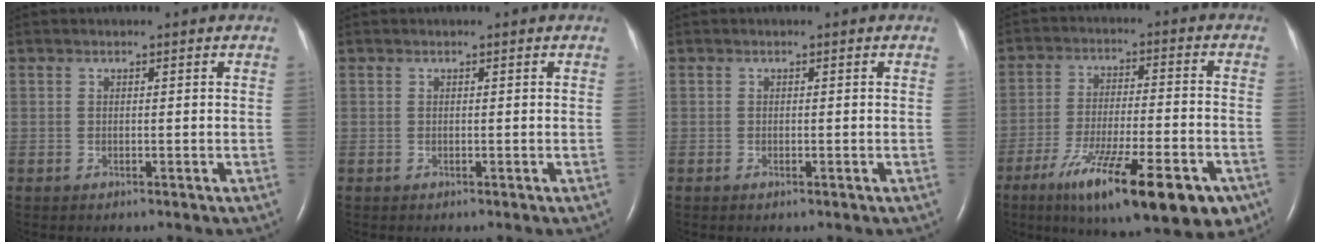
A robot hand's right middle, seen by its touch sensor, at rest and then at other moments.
{"total": 0.0}
{"total": 0.6, "force": [-0.3, 0.2, 0.5], "torque": [-0.009, -0.001, -0.003]}
{"total": 20.1, "force": [-11.7, 4.3, 15.8], "torque": [-0.210, -0.030, -0.181]}